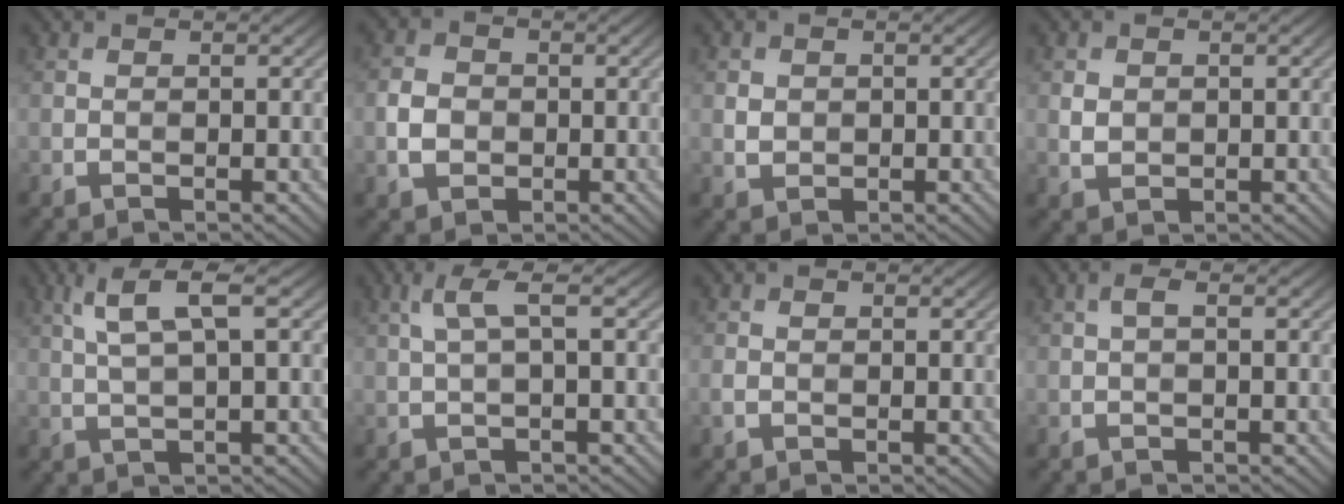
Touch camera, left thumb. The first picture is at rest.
{"total": 3.3, "force": [-0.5, 2.9, 1.7], "torque": [-0.039, -0.003, -0.012]}
{"total": 1.7, "force": [0.3, 1.6, 0.6], "torque": [-0.017, -0.006, 0.003]}
{"total": 2.0, "force": [0.3, 1.7, 0.9], "torque": [-0.023, -0.006, 0.006]}
{"total": 5.0, "force": [2.0, 0.8, 4.5], "torque": [-0.105, 0.011, 0.044]}
{"total": 3.1, "force": [0.9, 0.5, 3.0], "torque": [-0.060, 0.012, 0.016]}
{"total": 1.2, "force": [-0.2, 1.0, 0.7], "torque": [-0.019, -0.001, -0.005]}
{"total": 1.0, "force": [0.1, 0.2, 1.0], "torque": [-0.024, 0.005, 0.000]}